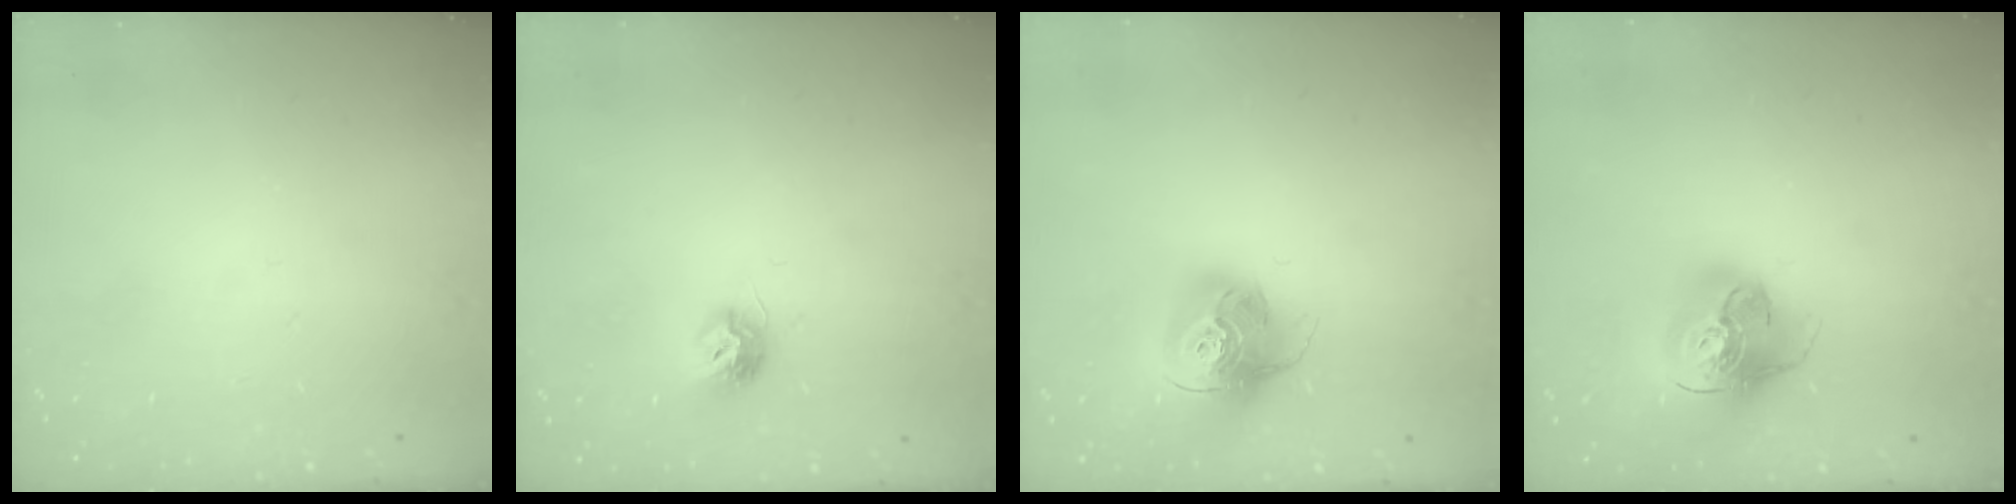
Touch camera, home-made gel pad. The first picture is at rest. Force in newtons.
{"total": 8.0, "press": 8.0, "slide": 0.5}
{"total": 16.9, "press": 16.9, "slide": 1.7}
{"total": 18.6, "press": 18.5, "slide": 2.0}